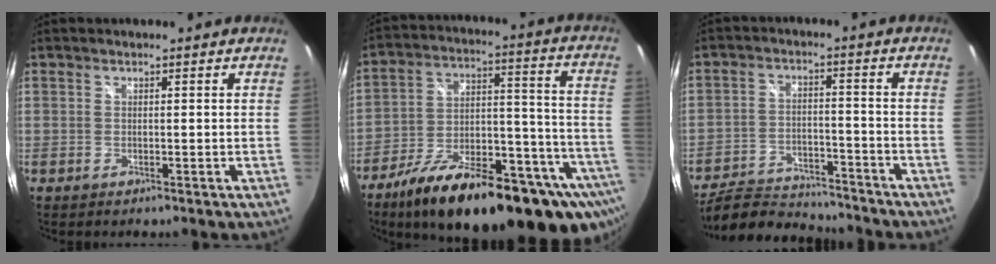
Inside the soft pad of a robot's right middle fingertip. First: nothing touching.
{"total": 31.7, "force": [-20.9, 10.9, 21.2], "torque": [-0.296, -0.015, -0.294]}
{"total": 14.6, "force": [-13.2, 3.8, 5.1], "torque": [-0.119, -0.006, -0.207]}